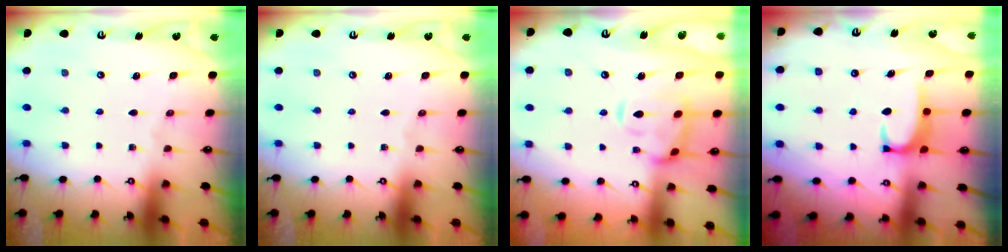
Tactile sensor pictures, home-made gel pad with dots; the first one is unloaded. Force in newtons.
{"total": 0.0}
{"total": 4.5, "press": 4.3, "slide": 1.3}
{"total": 2.1, "press": 2.0, "slide": 0.5}